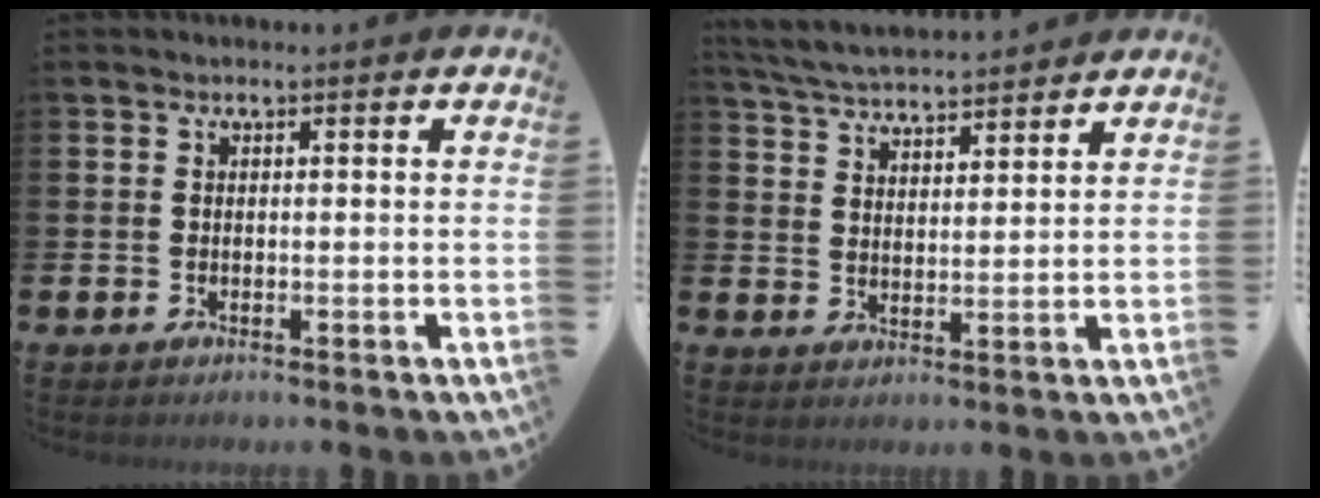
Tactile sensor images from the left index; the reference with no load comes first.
{"total": 5.2, "force": [5.2, 0.4, 0.6], "torque": [-0.031, -0.031, 0.091]}